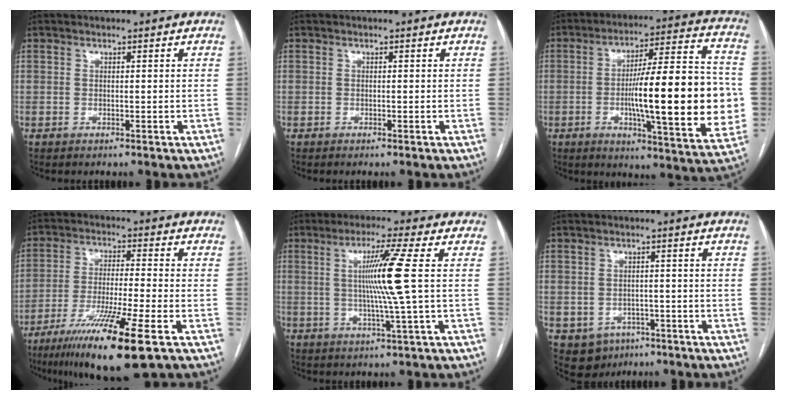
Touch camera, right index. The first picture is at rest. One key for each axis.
{"total": 0.0}
{"total": 23.1, "fx": -2.3, "fy": 3.4, "fz": 22.8, "tx": -0.295, "ty": 0.016, "tz": -0.029}
{"total": 15.2, "fx": -8.9, "fy": -0.1, "fz": 12.4, "tx": -0.225, "ty": -0.043, "tz": -0.154}
{"total": 8.7, "fx": 0.9, "fy": -2.3, "fz": 8.3, "tx": -0.154, "ty": -0.004, "tz": 0.026}
{"total": 5.7, "fx": -2.8, "fy": 4.8, "fz": 1.3, "tx": -0.021, "ty": 0.007, "tz": -0.030}